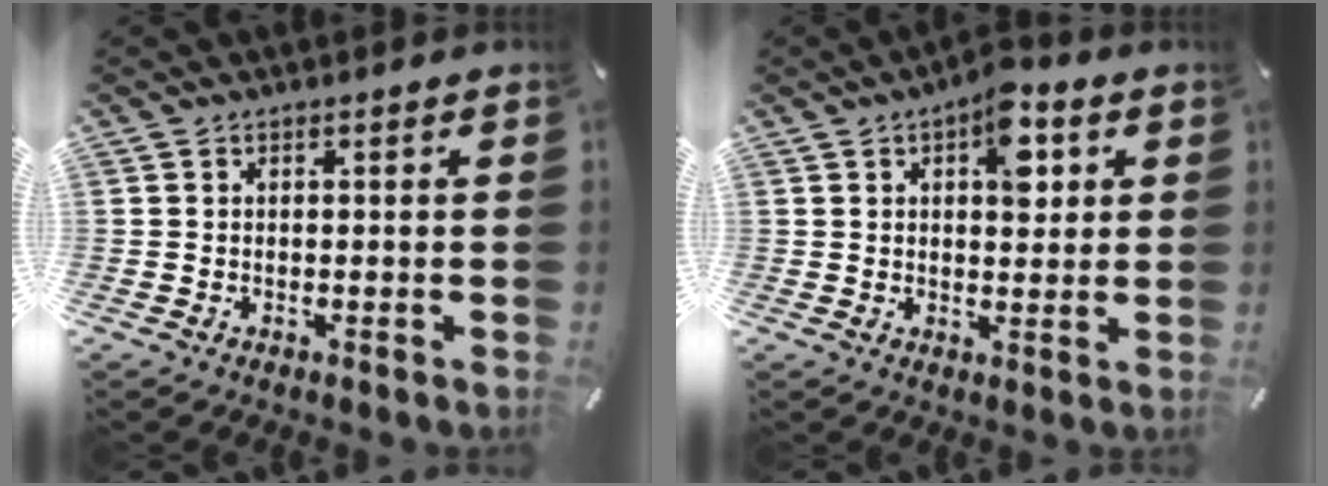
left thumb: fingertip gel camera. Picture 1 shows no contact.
{"total": 9.0, "force": [3.2, 4.8, 6.8], "torque": [-0.065, -0.016, 0.045]}